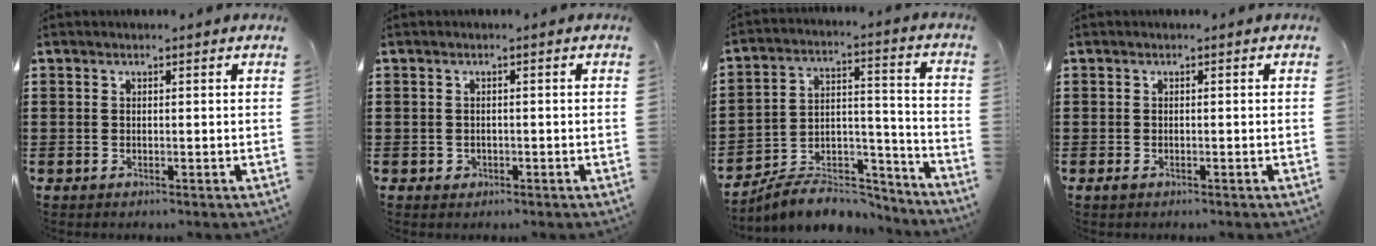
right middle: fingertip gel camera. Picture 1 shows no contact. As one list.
[{"total": 0.9, "force": [-0.2, 0.8, 0.3], "torque": [-0.010, 0.004, -0.005]}, {"total": 7.1, "force": [-6.5, 2.4, 1.7], "torque": [-0.032, 0.010, -0.127]}, {"total": 0.7, "force": [-0.4, 0.4, 0.4], "torque": [-0.008, -0.002, -0.008]}]